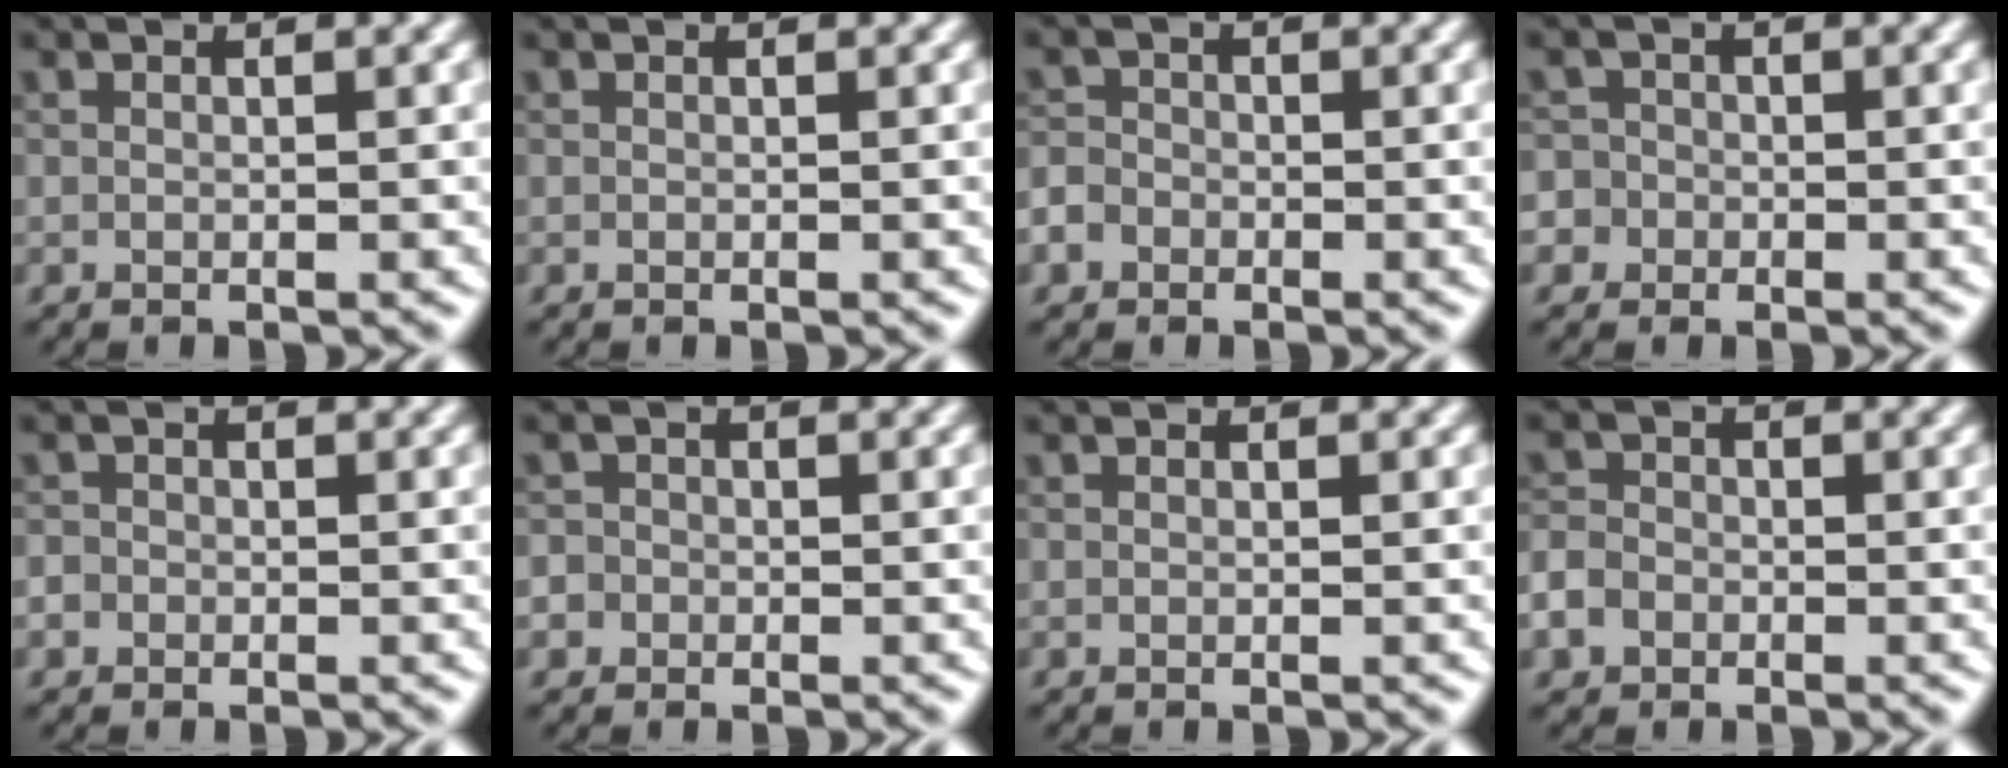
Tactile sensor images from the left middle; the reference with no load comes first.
{"total": 0.0}
{"total": 2.3, "force": [-1.6, 1.6, 0.4], "torque": [-0.006, 0.003, -0.025]}
{"total": 3.0, "force": [-1.3, 2.8, 0.3], "torque": [0.014, 0.015, -0.043]}
{"total": 1.1, "force": [-0.8, 0.7, -0.2], "torque": [0.000, -0.001, -0.006]}
{"total": 1.9, "force": [-1.0, 1.6, 0.1], "torque": [0.005, 0.010, -0.024]}
{"total": 0.0}
{"total": 2.5, "force": [-1.5, 1.9, 0.7], "torque": [-0.016, -0.001, -0.025]}